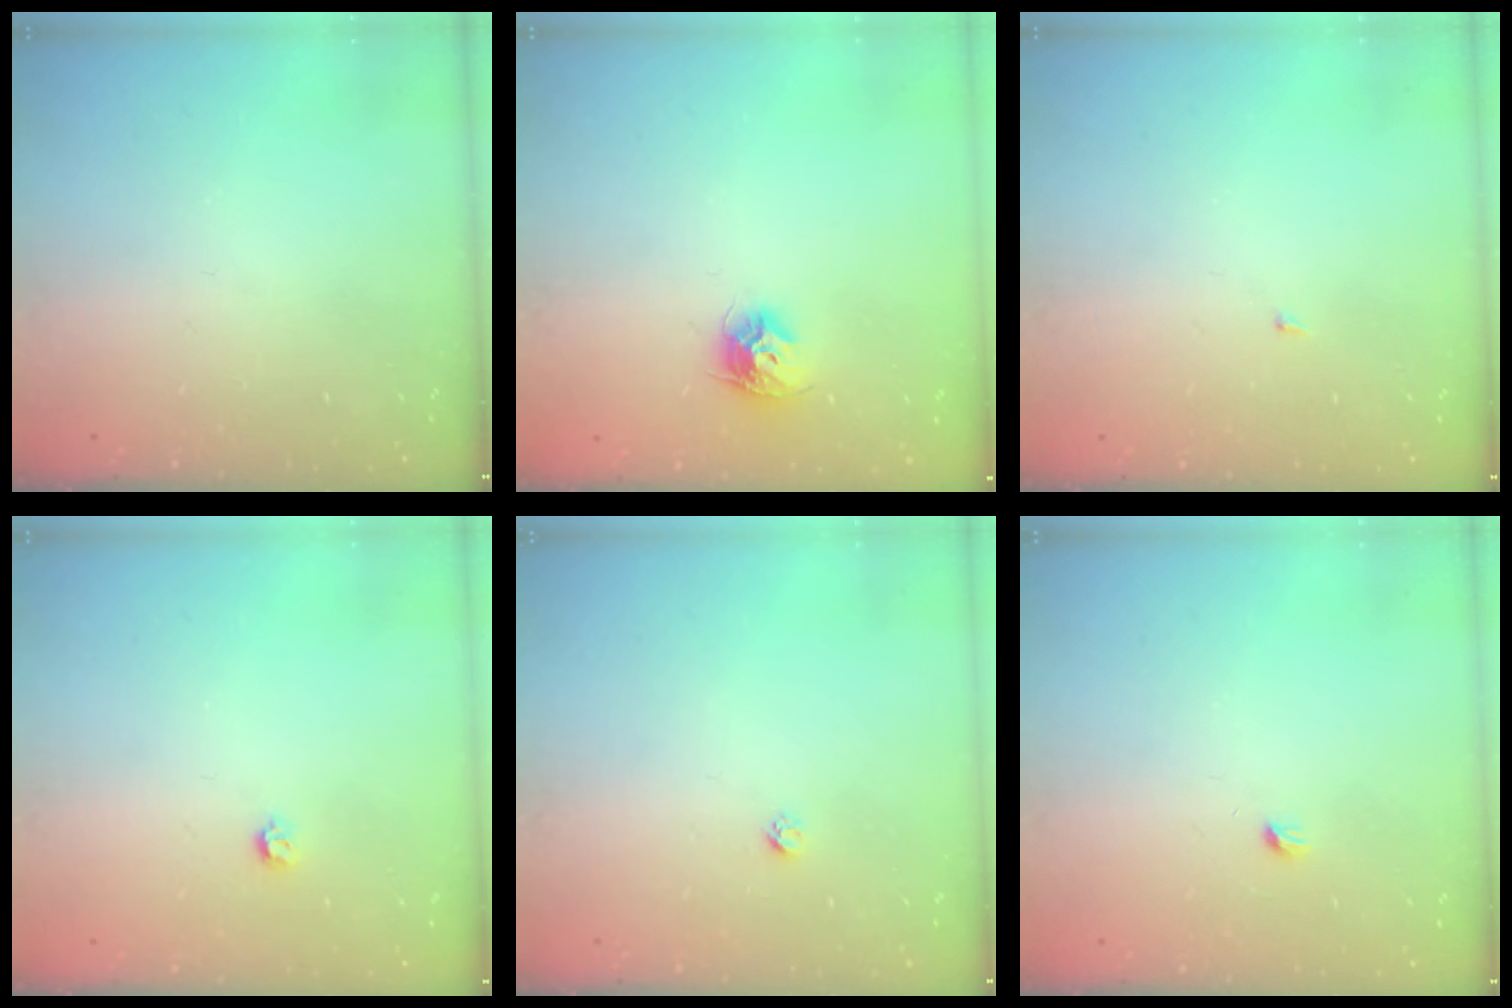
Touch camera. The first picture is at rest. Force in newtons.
{"total": 8.9, "press": 8.9, "slide": 0.1}
{"total": 1.4, "press": 1.3, "slide": 0.1}
{"total": 3.5, "press": 3.5, "slide": 0.5}
{"total": 1.9, "press": 1.9, "slide": 0.1}
{"total": 2.9, "press": 2.9, "slide": 0.4}